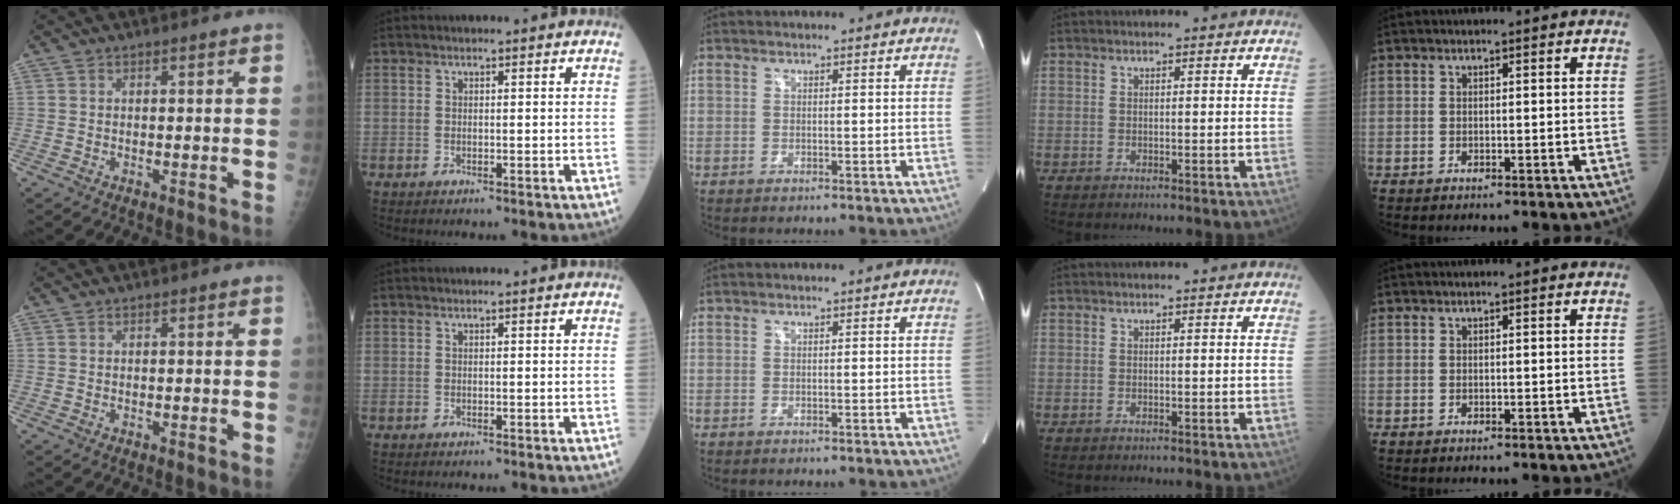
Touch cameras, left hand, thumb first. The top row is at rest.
{}